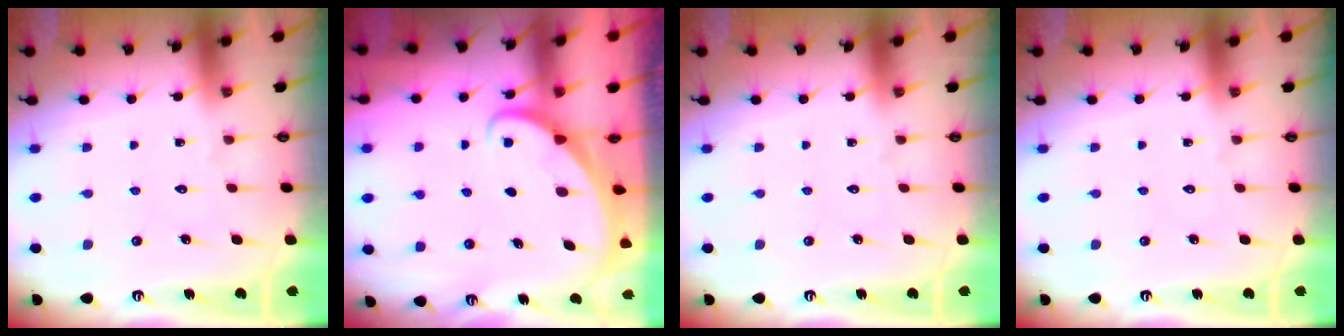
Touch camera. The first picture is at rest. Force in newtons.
{"total": 1.8, "press": 1.8, "slide": 0.1}
{"total": 0.0}
{"total": 0.0}